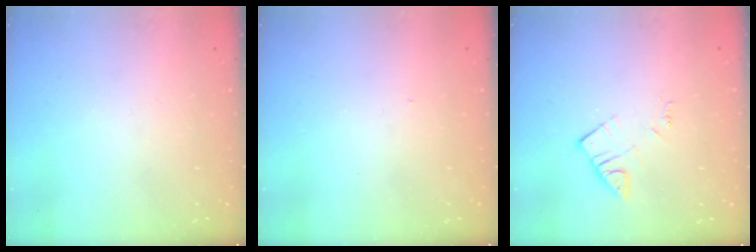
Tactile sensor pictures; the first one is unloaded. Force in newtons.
{"total": 3.1, "press": 3.1, "slide": 0.5}
{"total": 4.4, "press": 4.4, "slide": 0.2}